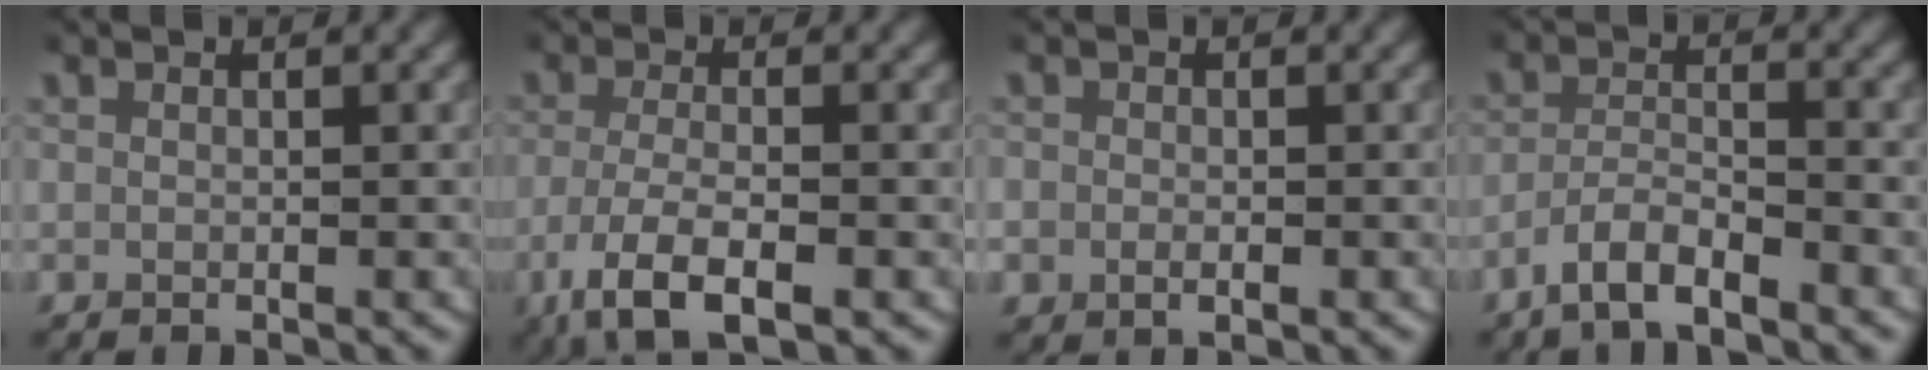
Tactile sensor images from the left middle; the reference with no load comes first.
{"total": 6.0, "force": [-3.1, 2.3, 4.6], "torque": [-0.099, -0.020, -0.041]}
{"total": 2.1, "force": [-0.6, 1.8, 1.0], "torque": [-0.023, -0.008, -0.007]}
{"total": 3.8, "force": [-3.0, 1.6, 1.7], "torque": [-0.034, 0.002, -0.060]}